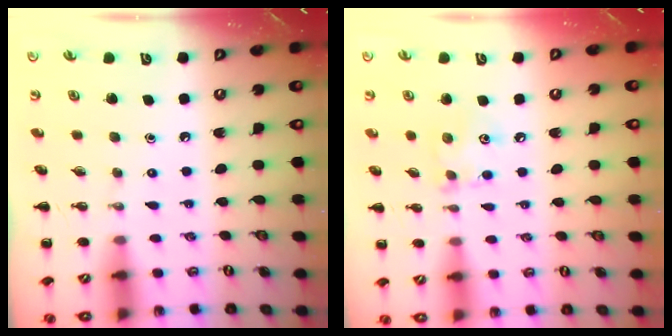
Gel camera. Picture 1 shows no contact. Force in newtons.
{"total": 5.6, "press": 5.5, "slide": 0.5}